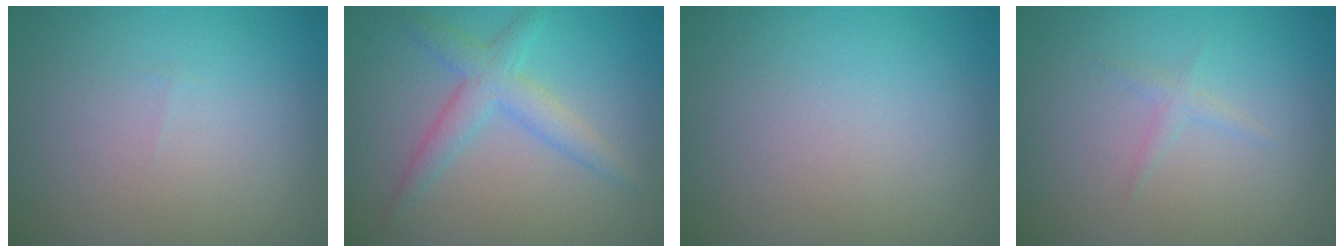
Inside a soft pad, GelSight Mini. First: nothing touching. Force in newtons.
{"total": 3.2, "press": 3.2, "slide": 0.1}
{"total": 0.0}
{"total": 0.9, "press": 0.9, "slide": 0.1}